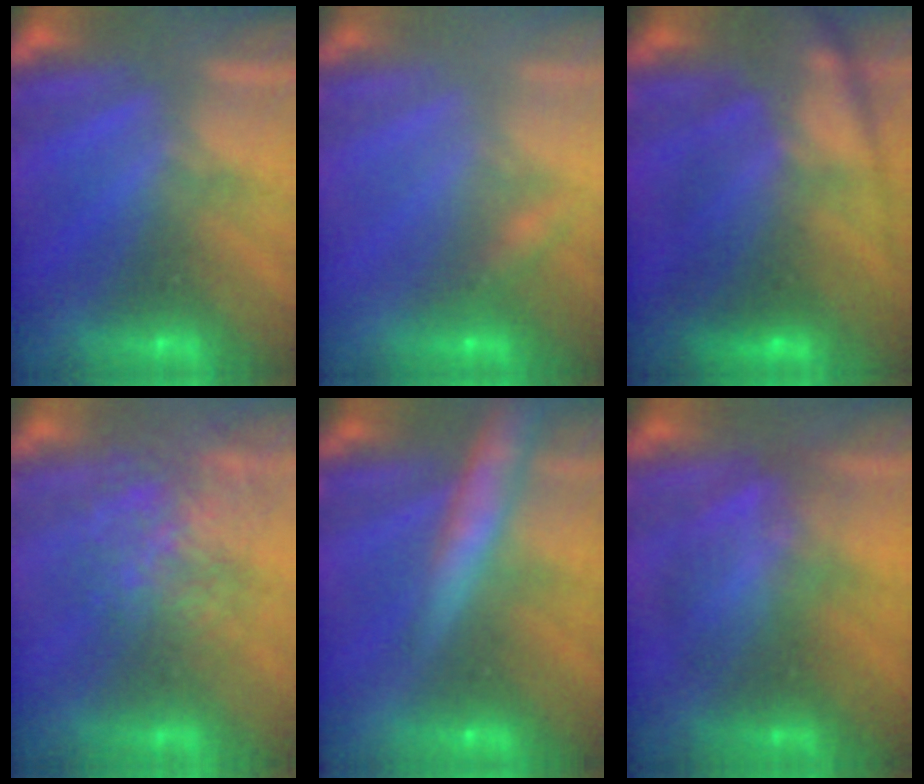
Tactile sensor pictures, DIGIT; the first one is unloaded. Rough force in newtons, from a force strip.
{"total": 2.4}
{"total": 5.6}
{"total": 3.7}
{"total": 9.5}
{"total": 2.9}